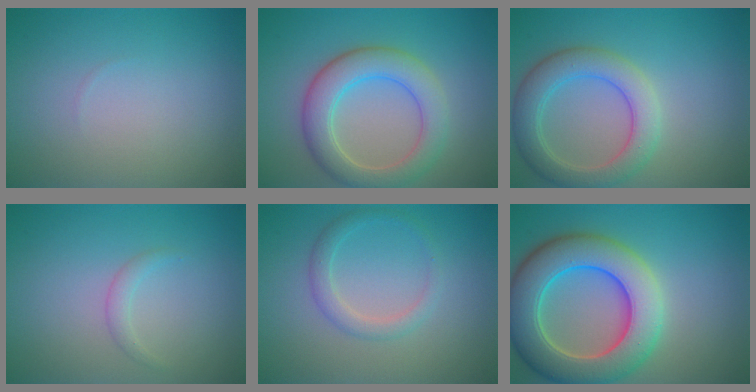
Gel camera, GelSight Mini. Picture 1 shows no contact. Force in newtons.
{"total": 5.7, "press": 5.6, "slide": 0.6}
{"total": 5.0, "press": 5.0, "slide": 0.5}
{"total": 1.0, "press": 1.0, "slide": 0.1}
{"total": 2.0, "press": 2.0, "slide": 0.0}
{"total": 9.9, "press": 9.8, "slide": 0.4}